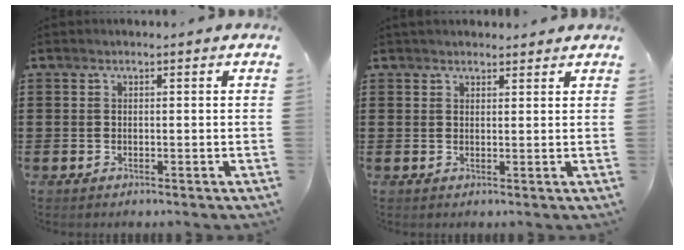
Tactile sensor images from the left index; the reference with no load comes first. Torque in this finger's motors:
{"motor_torque": [0.41, -0.75, 0.52, 0.12]}